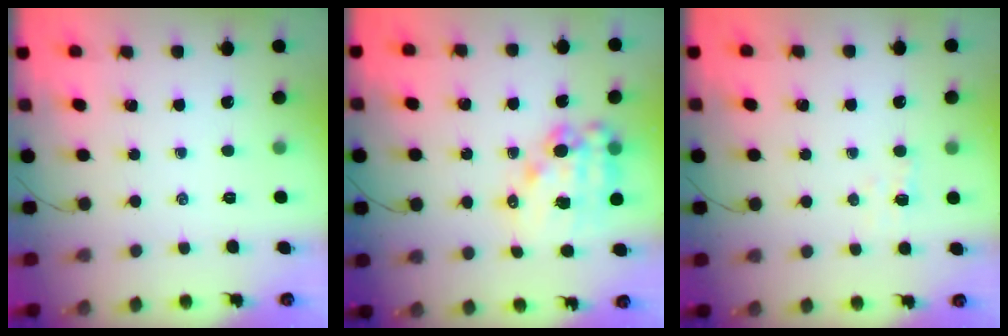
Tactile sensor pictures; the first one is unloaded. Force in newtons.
{"total": 13.5, "press": 13.2, "slide": 3.0}
{"total": 3.3, "press": 3.2, "slide": 0.8}